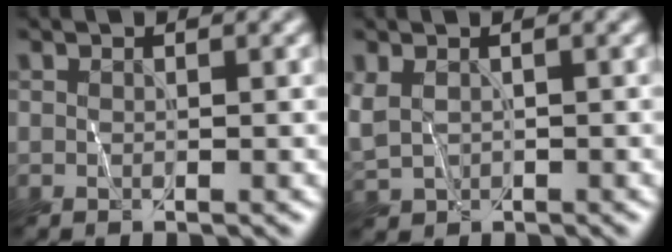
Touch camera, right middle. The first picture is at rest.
{"total": 2.3, "force": [0.3, 1.9, 1.4], "torque": [-0.048, -0.008, 0.014]}